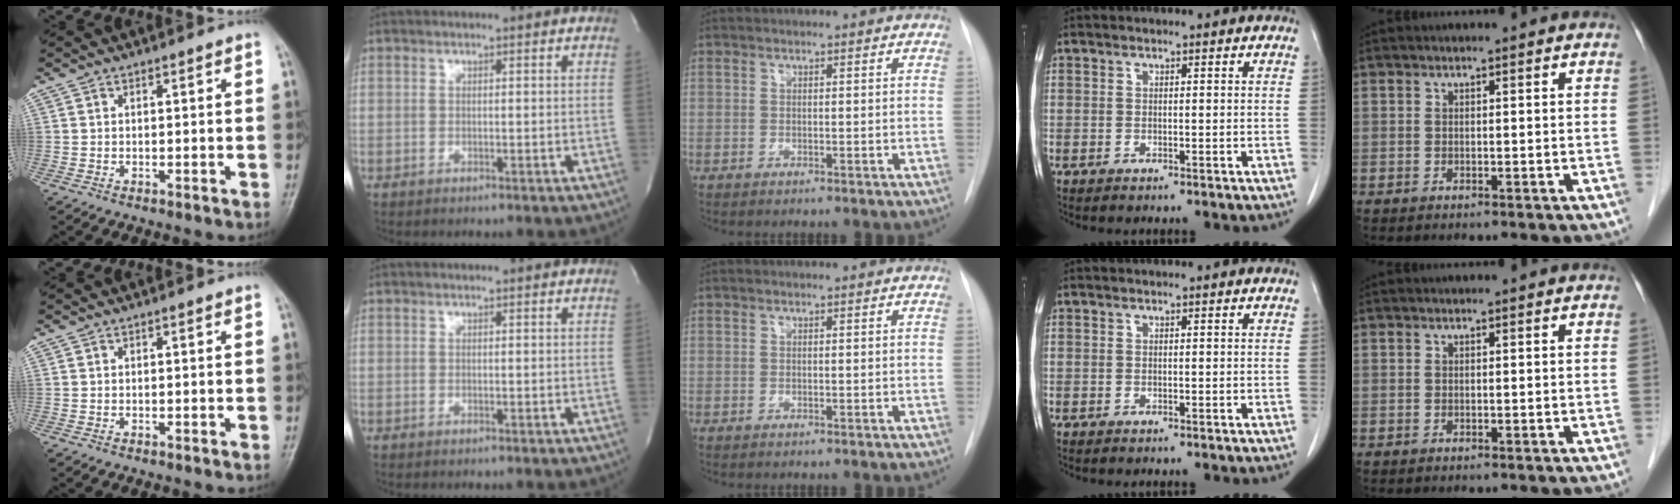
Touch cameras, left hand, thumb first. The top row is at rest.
{}